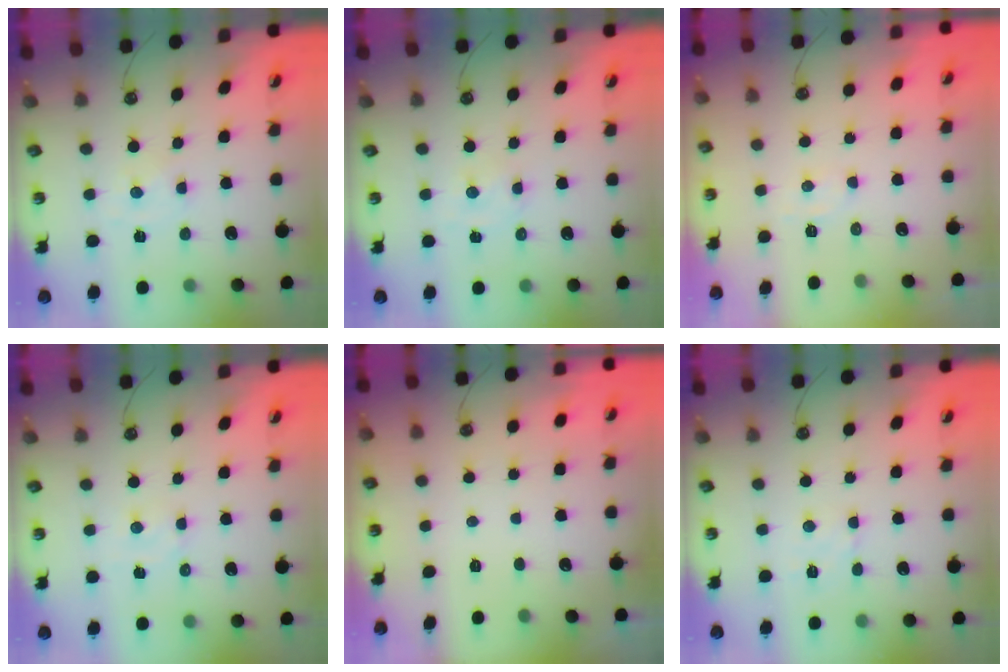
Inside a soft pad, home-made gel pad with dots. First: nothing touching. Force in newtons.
{"total": 1.0, "press": 1.0, "slide": 0.2}
{"total": 3.5, "press": 3.4, "slide": 0.9}
{"total": 2.6, "press": 2.6, "slide": 0.3}
{"total": 0.0}
{"total": 1.8, "press": 1.7, "slide": 0.7}